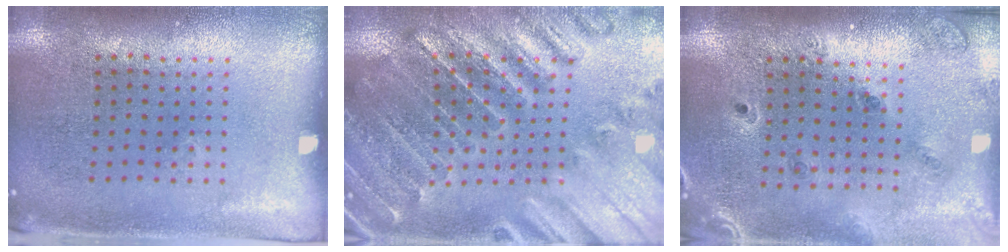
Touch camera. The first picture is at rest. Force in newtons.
{"total": 2.0, "press": 2.0, "slide": 0.1}
{"total": 1.4, "press": 1.3, "slide": 0.3}